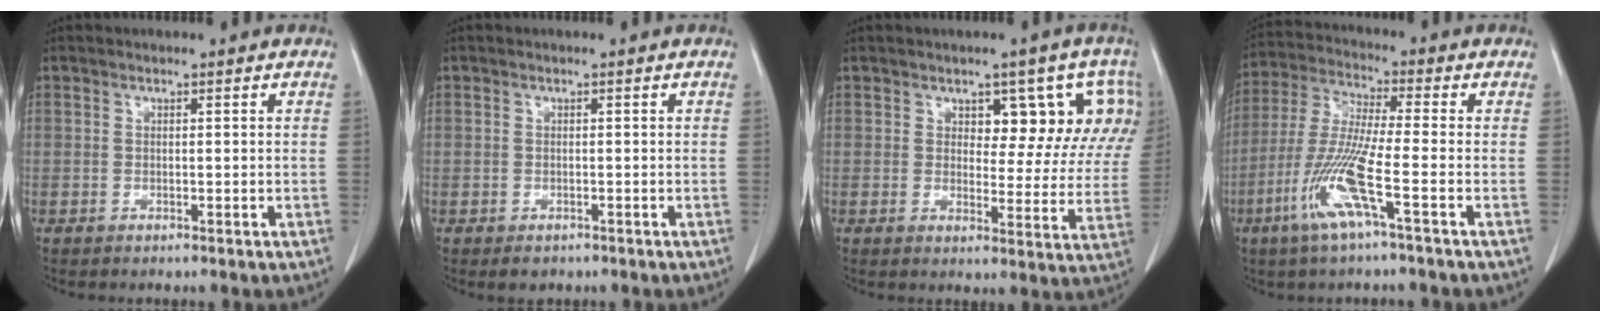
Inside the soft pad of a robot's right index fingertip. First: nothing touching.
{"total": 1.6, "force": [-0.9, 1.2, 0.5], "torque": [-0.007, 0.000, -0.007]}
{"total": 9.2, "force": [4.3, 4.8, 6.6], "torque": [-0.054, 0.010, 0.048]}
{"total": 10.9, "force": [-4.6, -0.3, 9.9], "torque": [-0.209, -0.014, -0.098]}